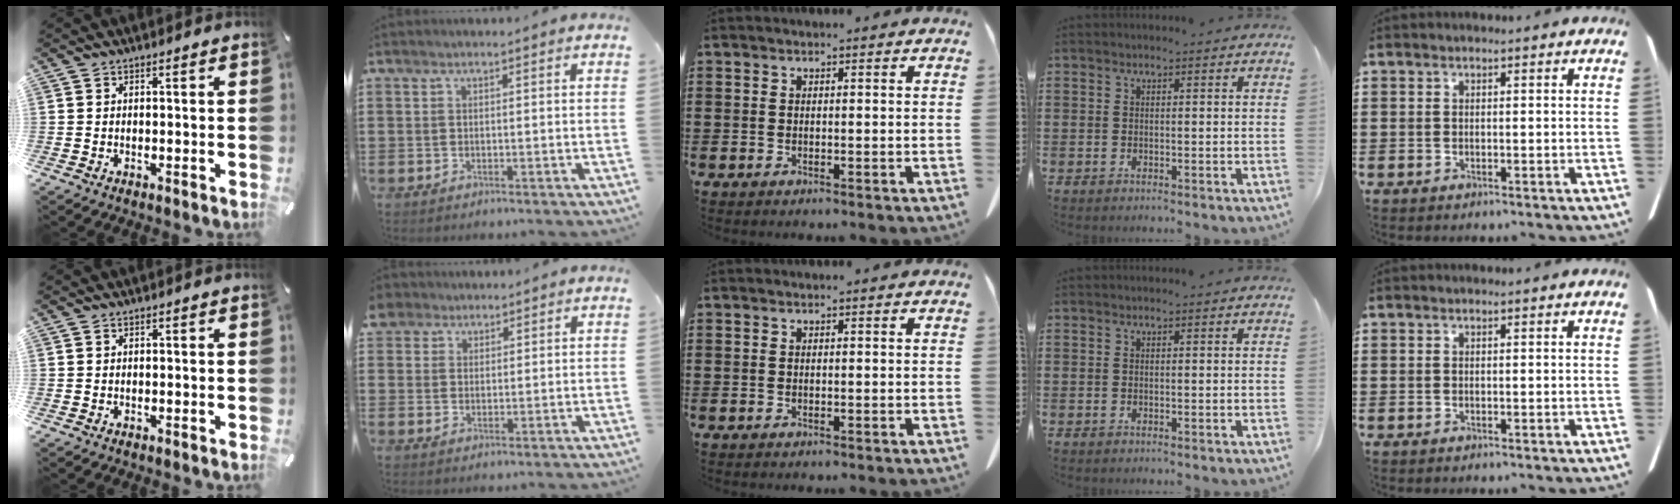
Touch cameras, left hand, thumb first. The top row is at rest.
{"index": {"total": 3.1, "force": [2.2, 2.2, 0.1], "torque": [-0.008, 0.009, 0.041]}}